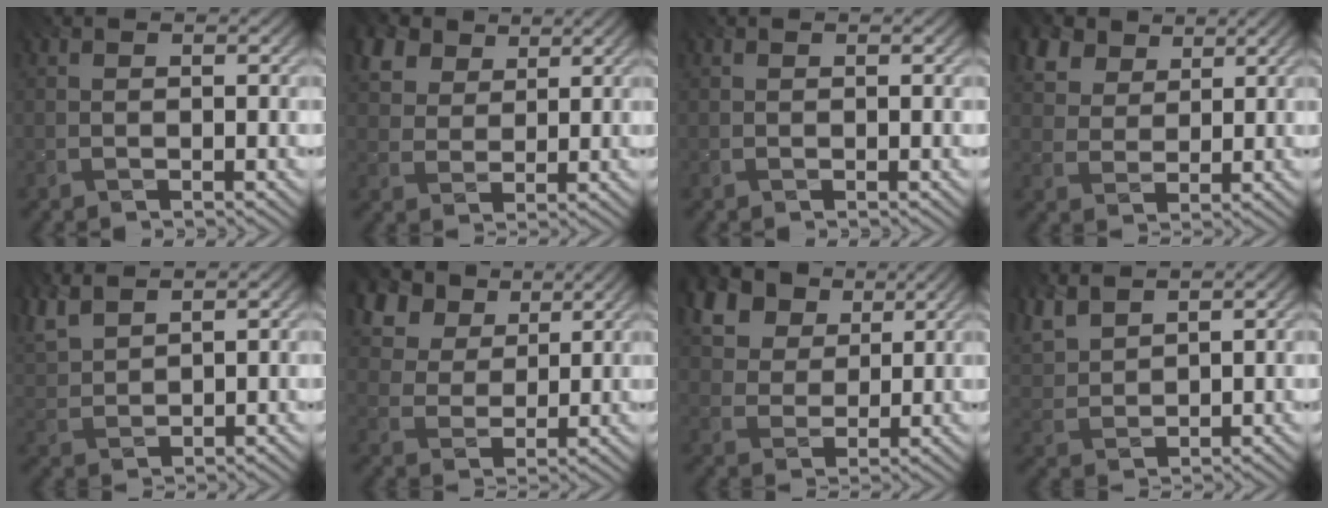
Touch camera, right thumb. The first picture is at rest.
{"total": 6.7, "force": [4.2, 4.1, 3.1], "torque": [-0.094, 0.010, 0.078]}
{"total": 0.0}
{"total": 6.8, "force": [4.3, 4.2, 3.2], "torque": [-0.095, 0.006, 0.084]}
{"total": 5.2, "force": [3.9, 2.0, 2.8], "torque": [-0.091, 0.009, 0.081]}
{"total": 10.0, "force": [5.8, 6.4, 5.1], "torque": [-0.152, 0.003, 0.107]}
{"total": 13.4, "force": [7.6, 8.9, 6.7], "torque": [-0.188, 0.017, 0.143]}
{"total": 5.5, "force": [4.1, 2.4, 2.7], "torque": [-0.088, 0.007, 0.083]}